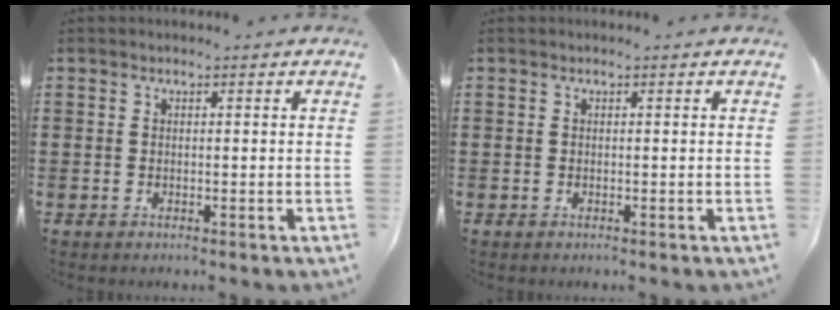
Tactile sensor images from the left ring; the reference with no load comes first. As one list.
[{"total": 0.0}]